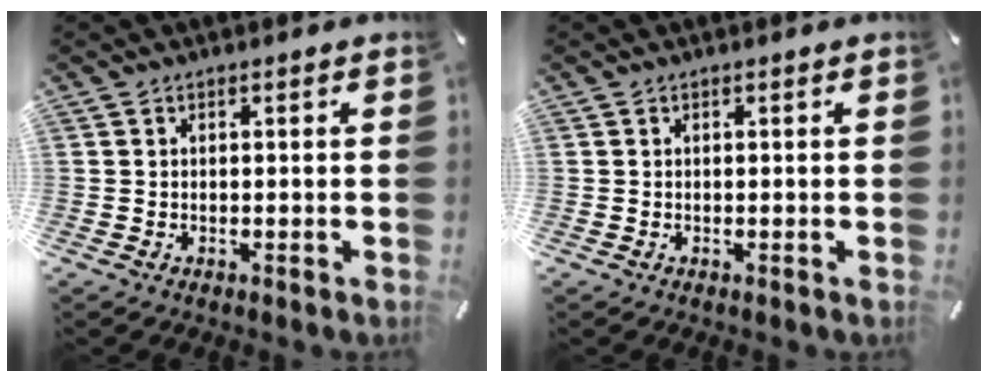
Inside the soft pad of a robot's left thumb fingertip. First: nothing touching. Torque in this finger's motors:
{"motor_torque": [-0.01, 0.01, -0.01, 0.01, 0.00]}